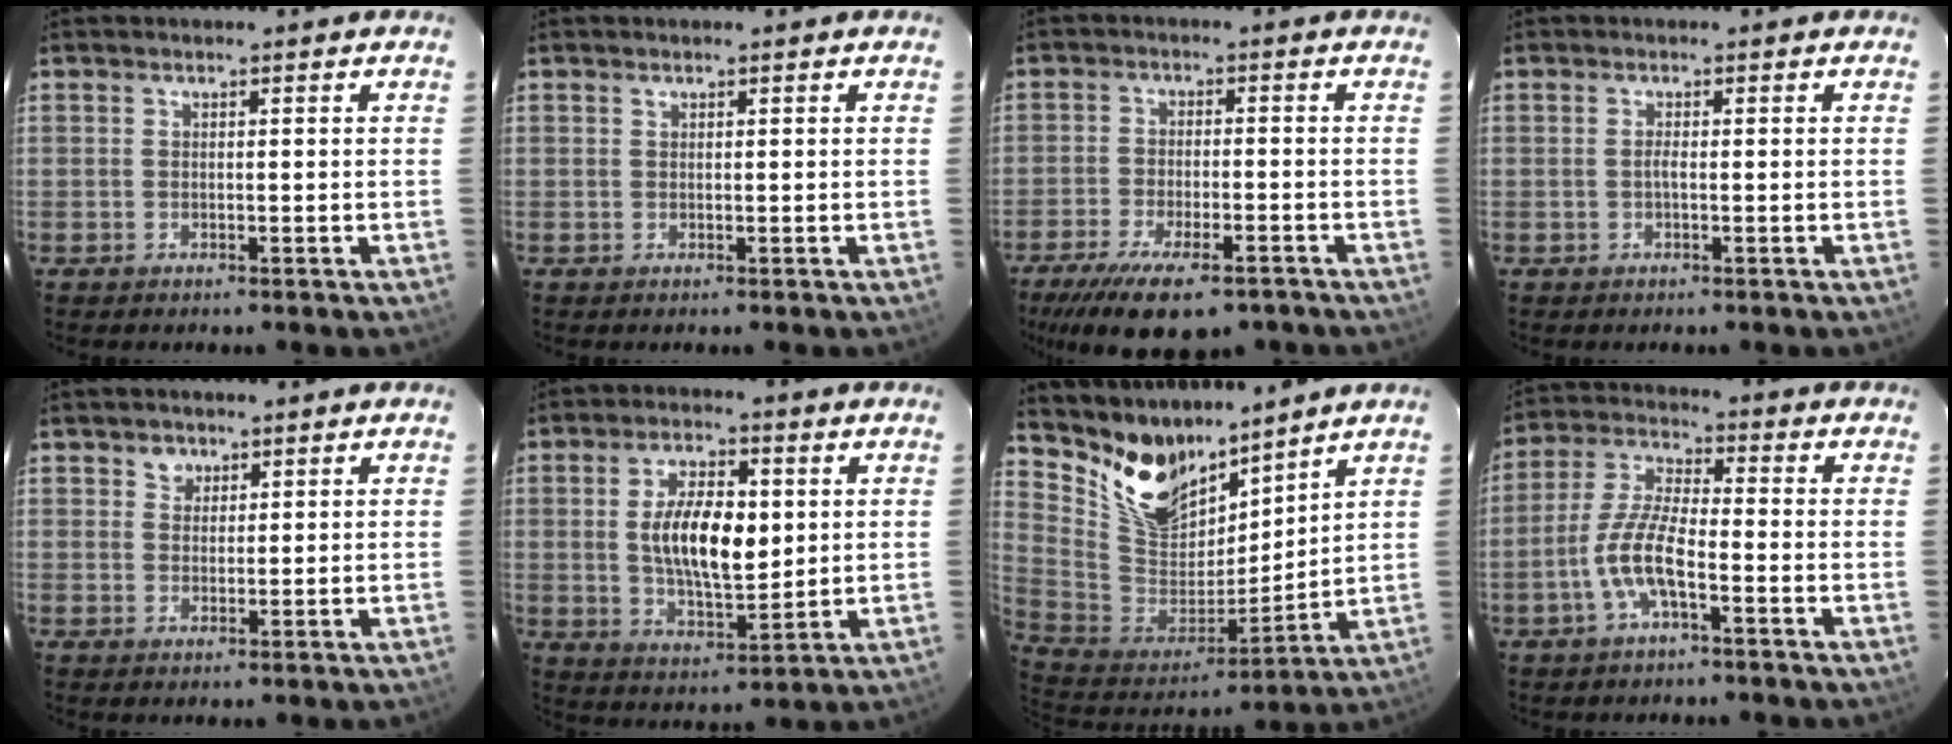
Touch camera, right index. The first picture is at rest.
{"total": 0.0}
{"total": 15.8, "force": [-11.3, 5.4, 9.7], "torque": [-0.202, -0.043, -0.175]}
{"total": 0.8, "force": [-0.2, 0.0, 0.7], "torque": [-0.014, 0.001, -0.006]}
{"total": 2.3, "force": [1.3, 1.9, 0.2], "torque": [0.006, 0.010, 0.022]}
{"total": 12.3, "force": [1.5, 5.5, 10.8], "torque": [-0.198, 0.003, 0.034]}
{"total": 16.0, "force": [12.4, 8.3, 5.8], "torque": [-0.136, 0.000, 0.248]}
{"total": 11.2, "force": [-4.7, 2.9, 9.8], "torque": [-0.213, 0.000, -0.093]}